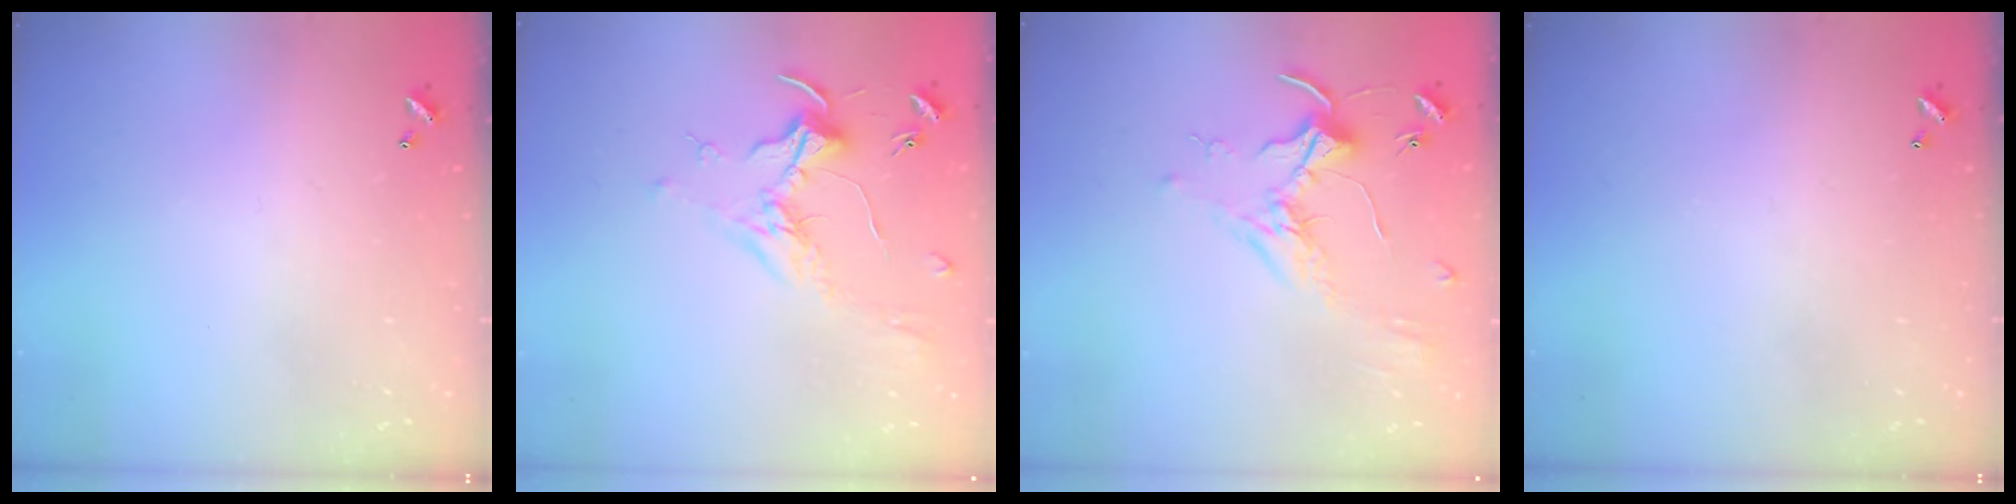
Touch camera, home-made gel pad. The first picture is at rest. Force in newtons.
{"total": 1.7, "press": 1.5, "slide": 0.8}
{"total": 1.6, "press": 1.6, "slide": 0.4}
{"total": 0.0}